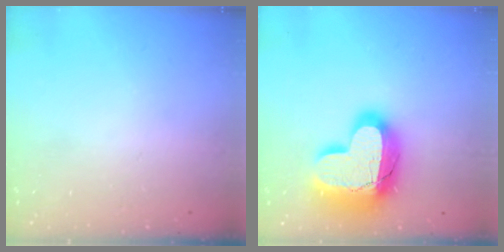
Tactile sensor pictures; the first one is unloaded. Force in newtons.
{"total": 21.0, "press": 20.9, "slide": 1.5}